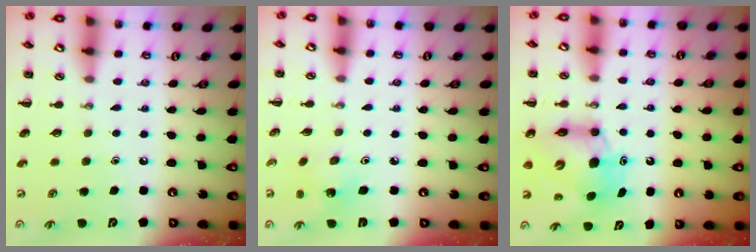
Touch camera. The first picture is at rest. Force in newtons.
{"total": 1.8, "press": 1.6, "slide": 0.7}
{"total": 9.1, "press": 8.8, "slide": 2.2}